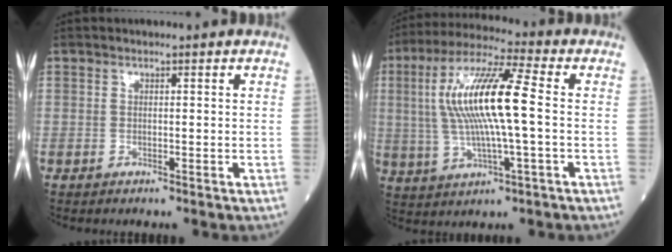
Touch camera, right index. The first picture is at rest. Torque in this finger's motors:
{"motor_torque": [1.44, 0.70, 0.54, 0.21]}